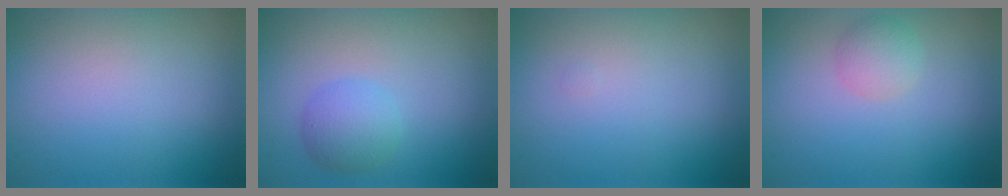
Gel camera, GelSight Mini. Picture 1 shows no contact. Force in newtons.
{"total": 2.7, "press": 2.7, "slide": 0.1}
{"total": 0.0}
{"total": 1.9, "press": 1.9, "slide": 0.1}